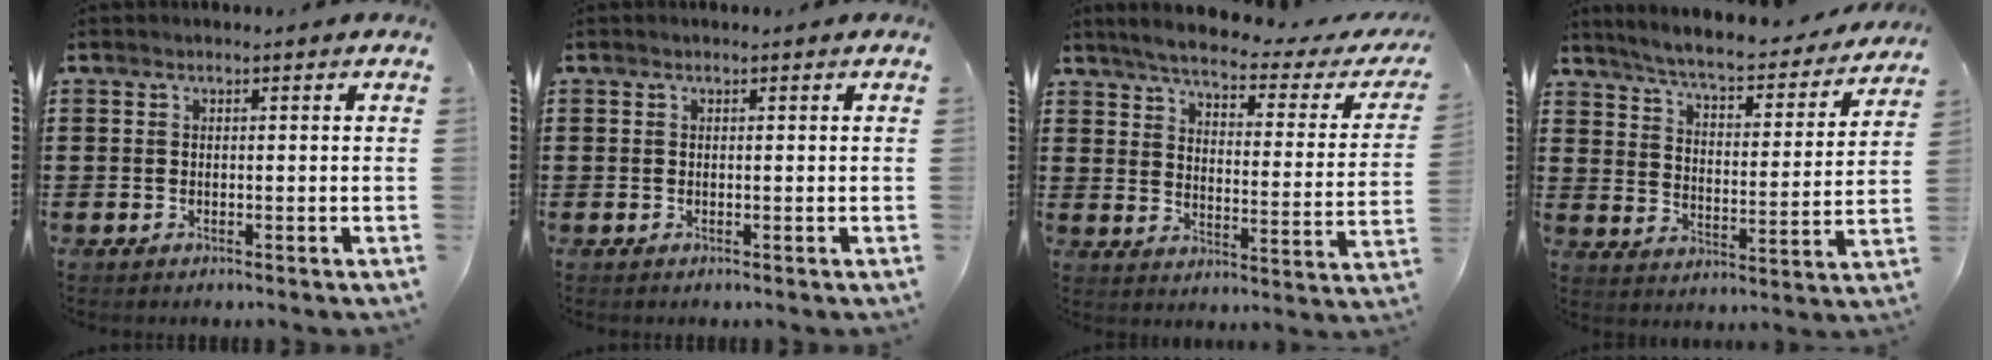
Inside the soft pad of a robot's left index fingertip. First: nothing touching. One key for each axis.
{"total": 0.0}
{"total": 3.9, "fx": 3.3, "fy": -0.1, "fz": 2.0, "tx": -0.061, "ty": -0.025, "tz": 0.047}
{"total": 5.6, "fx": 5.2, "fy": 0.0, "fz": 2.2, "tx": -0.066, "ty": -0.037, "tz": 0.082}